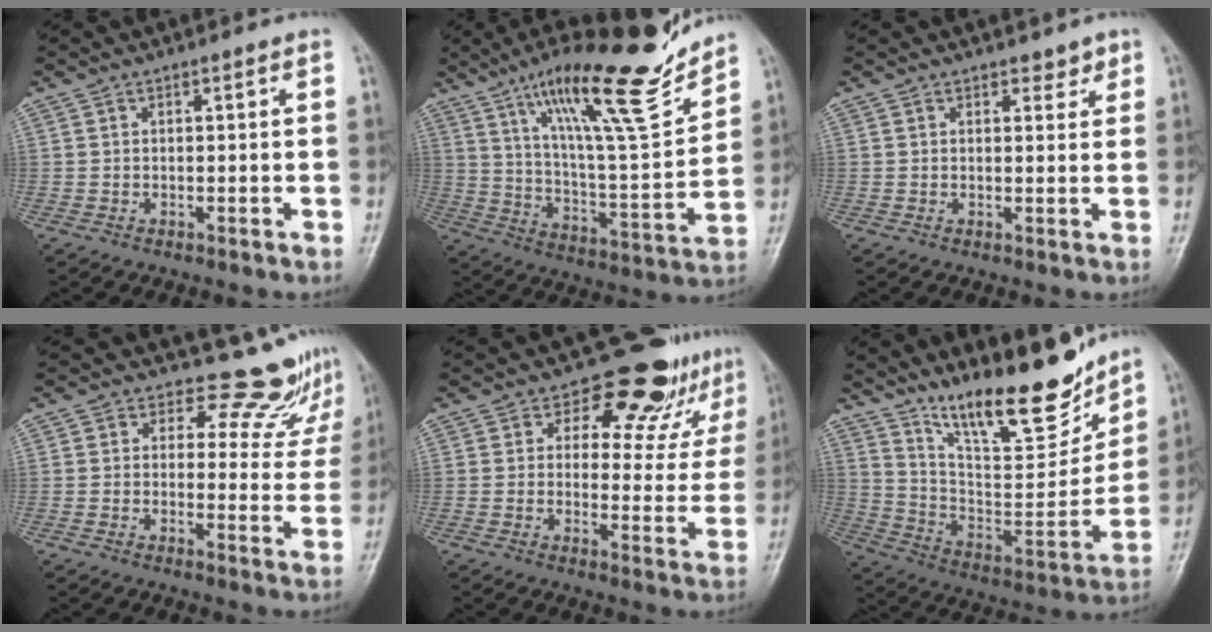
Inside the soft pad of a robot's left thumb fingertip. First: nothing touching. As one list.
[{"total": 22.5, "force": [15.9, 4.0, 15.4], "torque": [-0.216, -0.079, 0.266]}, {"total": 2.2, "force": [1.6, 1.3, 0.7], "torque": [0.010, -0.009, 0.018]}, {"total": 10.0, "force": [8.9, 4.3, 1.1], "torque": [0.031, -0.070, 0.089]}, {"total": 12.5, "force": [9.8, 6.3, 4.5], "torque": [-0.006, -0.069, 0.112]}, {"total": 20.4, "force": [15.6, 5.4, 12.0], "torque": [-0.144, -0.093, 0.269]}]